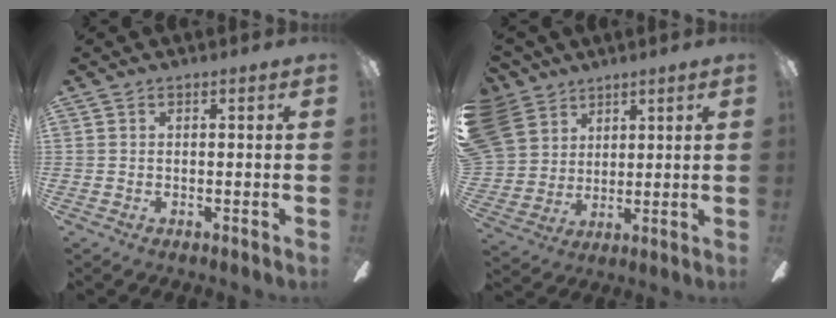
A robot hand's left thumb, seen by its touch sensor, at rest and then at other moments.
{"total": 11.1, "force": [5.6, 9.2, 2.4], "torque": [-0.080, -0.024, 0.116]}